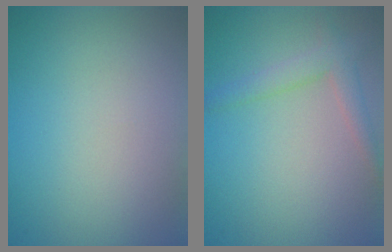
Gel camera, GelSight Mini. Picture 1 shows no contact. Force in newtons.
{"total": 2.3, "press": 2.3, "slide": 0.1}